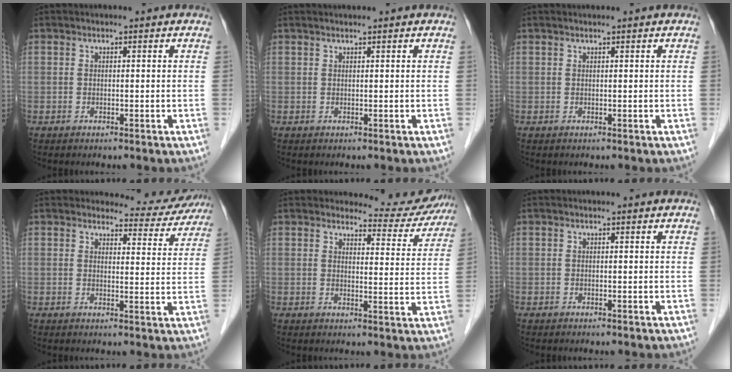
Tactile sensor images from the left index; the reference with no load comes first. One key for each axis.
{"total": 1.0, "fx": 0.9, "fy": -0.1, "fz": 0.4, "tx": -0.008, "ty": 0.012, "tz": 0.021}
{"total": 0.7, "fx": 0.7, "fy": -0.1, "fz": 0.3, "tx": -0.007, "ty": 0.010, "tz": 0.015}
{"total": 7.4, "fx": 7.2, "fy": 1.7, "fz": -0.2, "tx": 0.012, "ty": -0.015, "tz": 0.072}
{"total": 8.1, "fx": 7.9, "fy": 1.5, "fz": -0.2, "tx": 0.010, "ty": -0.022, "tz": 0.086}
{"total": 0.0}